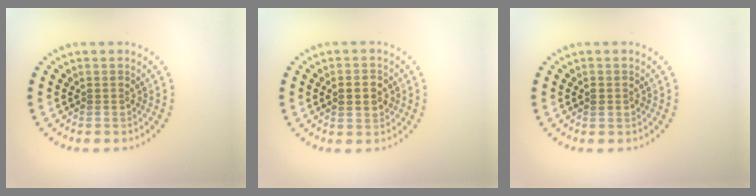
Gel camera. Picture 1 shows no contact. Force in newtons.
{"total": 3.1, "press": 3.1, "slide": 0.1}
{"total": 1.1, "press": 1.1, "slide": 0.0}